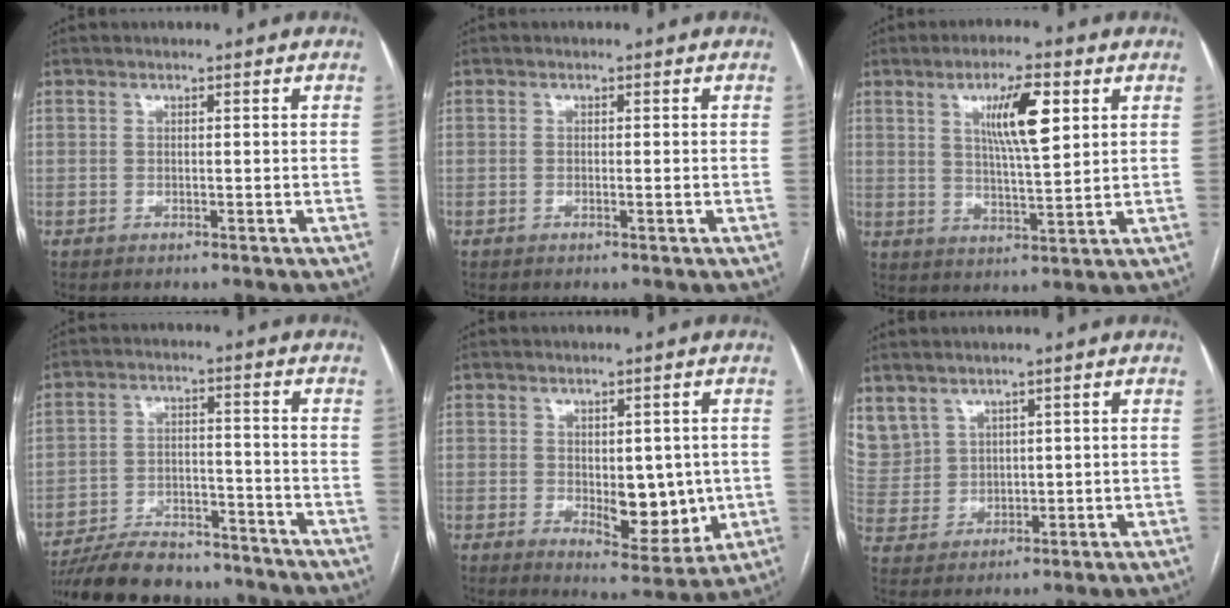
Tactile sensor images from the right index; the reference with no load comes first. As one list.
[{"total": 0.8, "force": [-0.1, 0.2, 0.7], "torque": [-0.013, 0.001, 0.001]}, {"total": 8.9, "force": [3.4, 1.4, 8.1], "torque": [-0.141, 0.002, 0.059]}, {"total": 16.1, "force": [-14.4, 4.4, 5.6], "torque": [-0.105, 0.005, -0.219]}, {"total": 8.3, "force": [-0.6, 4.0, 7.3], "torque": [-0.090, -0.005, 0.009]}, {"total": 10.8, "force": [6.1, 8.5, 2.7], "torque": [-0.101, 0.032, 0.156]}]